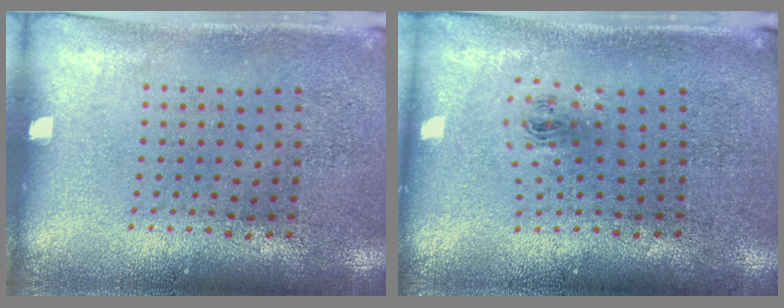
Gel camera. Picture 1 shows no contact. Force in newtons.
{"total": 1.0, "press": 0.4, "slide": 0.9}